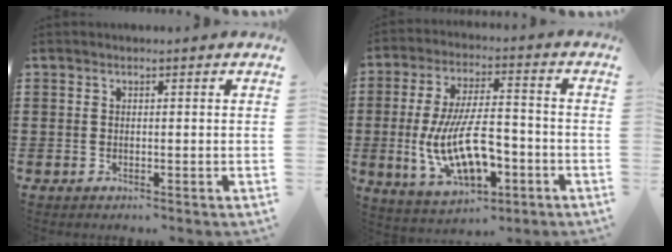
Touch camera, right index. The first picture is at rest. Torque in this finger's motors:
{"motor_torque": [2.14, 0.00, 1.05, 0.21]}